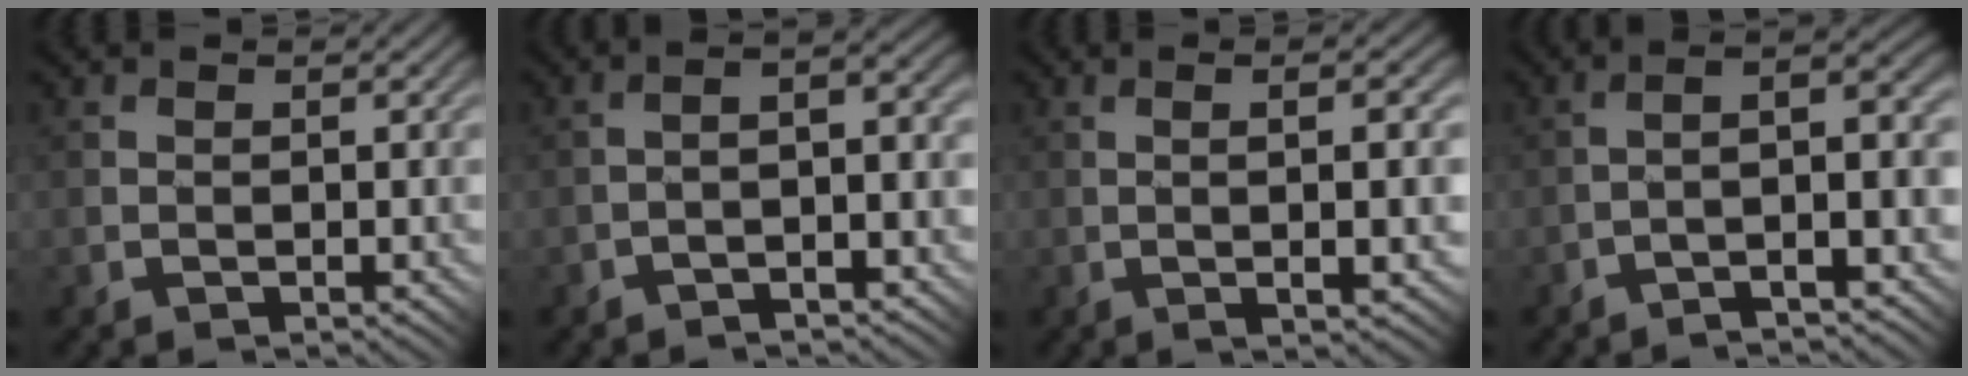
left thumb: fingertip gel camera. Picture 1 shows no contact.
{"total": 4.0, "force": [-1.7, 1.2, 3.5], "torque": [-0.050, 0.011, -0.033]}
{"total": 8.1, "force": [0.0, 1.3, 8.0], "torque": [-0.094, 0.019, -0.005]}
{"total": 6.1, "force": [-2.6, 0.8, 5.5], "torque": [-0.073, 0.025, -0.052]}